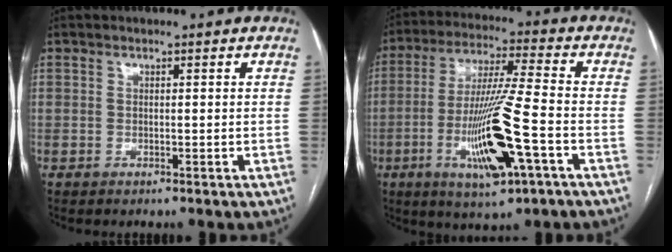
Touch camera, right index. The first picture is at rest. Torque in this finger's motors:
{"motor_torque": [0.64, 0.15, 0.36, 0.21]}